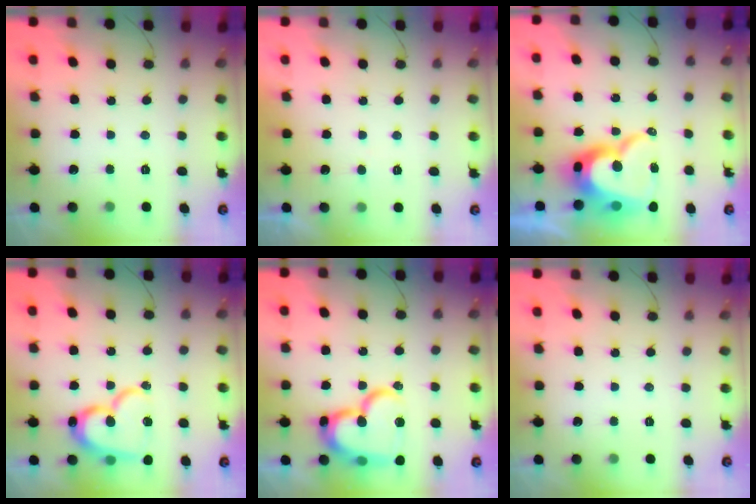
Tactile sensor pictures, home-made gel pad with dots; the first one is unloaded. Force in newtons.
{"total": 3.7, "press": 3.7, "slide": 0.3}
{"total": 17.9, "press": 17.8, "slide": 1.5}
{"total": 15.2, "press": 15.2, "slide": 0.7}
{"total": 22.7, "press": 22.6, "slide": 2.0}
{"total": 0.0}